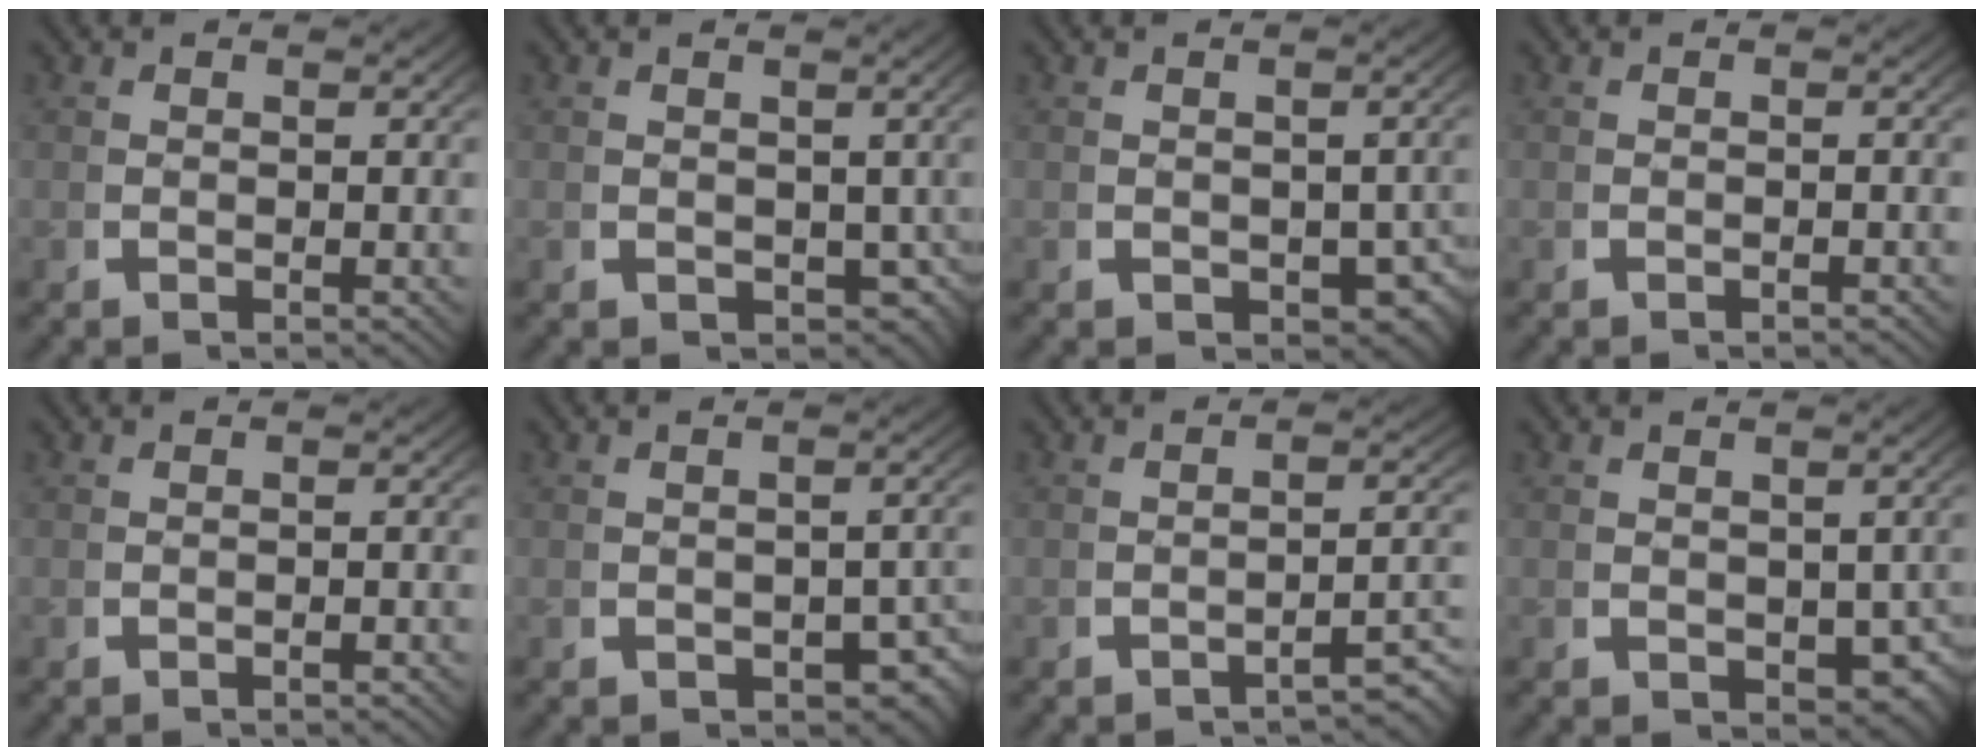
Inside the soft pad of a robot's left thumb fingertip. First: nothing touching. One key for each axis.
{"total": 3.7, "fx": -0.3, "fy": 2.9, "fz": 2.2, "tx": -0.028, "ty": -0.020, "tz": 0.009}
{"total": 4.0, "fx": -0.9, "fy": 2.8, "fz": 2.7, "tx": -0.039, "ty": -0.027, "tz": 0.002}
{"total": 0.6, "fx": -0.6, "fy": 0.1, "fz": 0.2, "tx": -0.003, "ty": 0.000, "tz": -0.009}
{"total": 0.9, "fx": -0.9, "fy": 0.1, "fz": 0.2, "tx": -0.006, "ty": -0.002, "tz": -0.014}
{"total": 3.6, "fx": -1.3, "fy": 2.2, "fz": 2.5, "tx": -0.032, "ty": -0.020, "tz": -0.012}
{"total": 3.5, "fx": -2.4, "fy": 0.8, "fz": 2.4, "tx": -0.032, "ty": 0.003, "tz": -0.034}
{"total": 4.0, "fx": -0.5, "fy": 2.9, "fz": 2.7, "tx": -0.036, "ty": -0.024, "tz": 0.010}